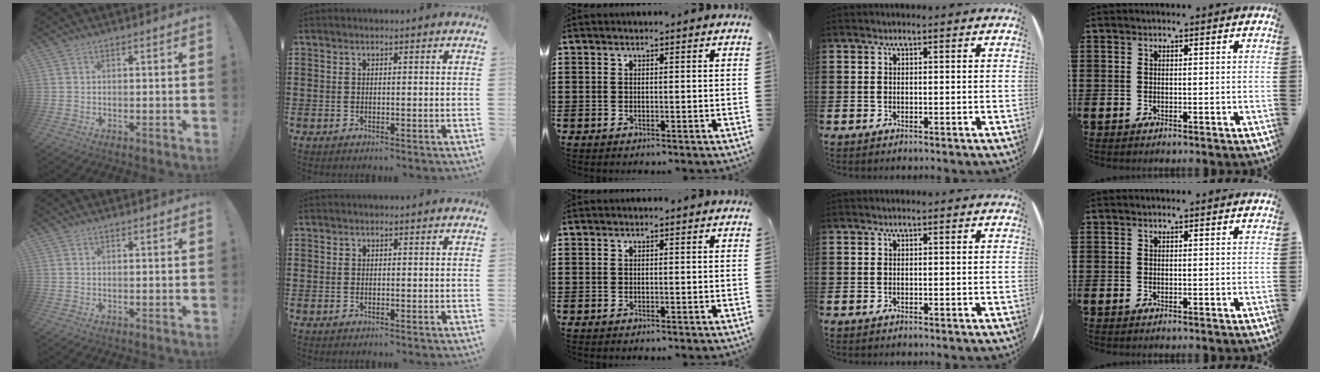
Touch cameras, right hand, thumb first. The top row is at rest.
{}